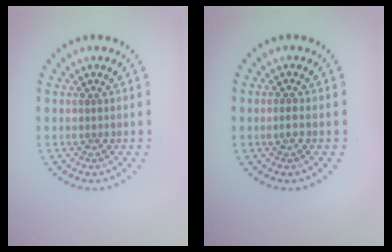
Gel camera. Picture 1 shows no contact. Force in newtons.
{"total": 1.0, "press": 0.9, "slide": 0.4}